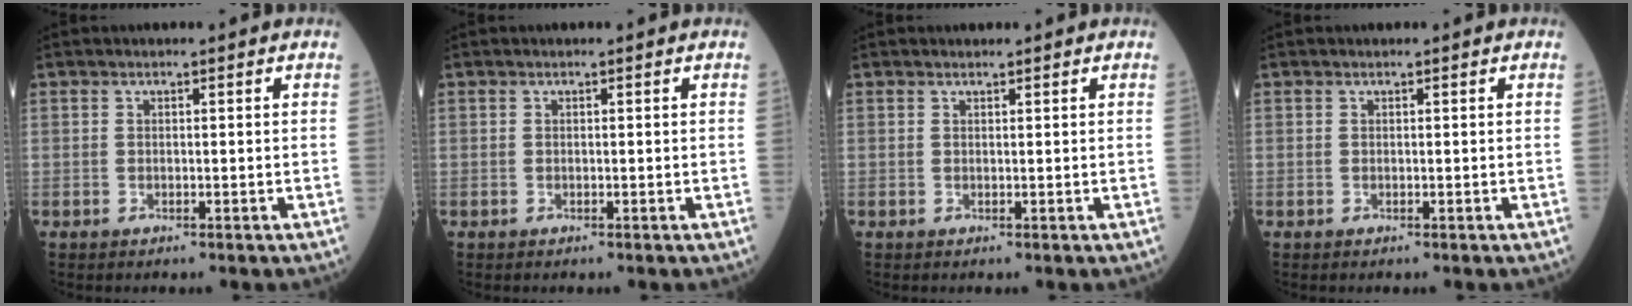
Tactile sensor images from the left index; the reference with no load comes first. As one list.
[{"total": 0.0}, {"total": 0.5, "force": [0.5, 0.1, 0.1], "torque": [-0.013, 0.002, 0.008]}, {"total": 0.0}]